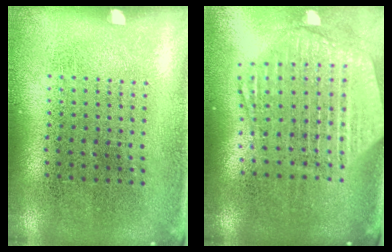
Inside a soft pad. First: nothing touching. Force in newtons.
{"total": 2.6, "press": 2.1, "slide": 1.5}